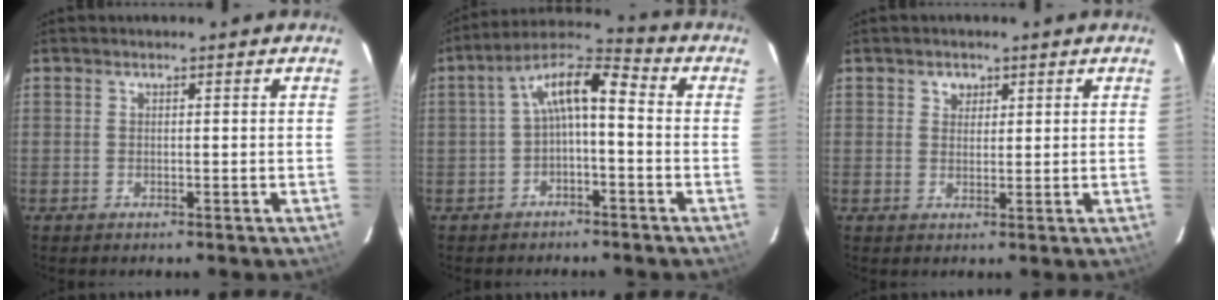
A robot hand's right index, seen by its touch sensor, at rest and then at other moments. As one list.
[{"total": 8.0, "force": [-1.2, 2.8, 7.4], "torque": [-0.147, 0.027, -0.024]}, {"total": 2.2, "force": [1.1, 1.9, 0.5], "torque": [-0.002, 0.008, 0.018]}]